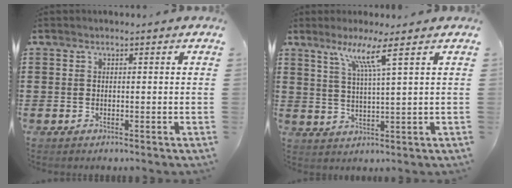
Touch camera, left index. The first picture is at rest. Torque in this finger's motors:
{"motor_torque": [0.46, -0.49, 0.09, 0.08]}